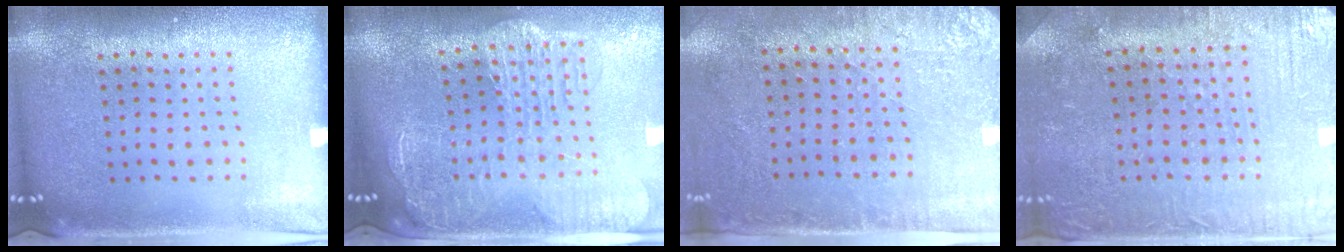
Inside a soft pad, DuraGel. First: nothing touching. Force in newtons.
{"total": 3.2, "press": 2.6, "slide": 1.8}
{"total": 2.8, "press": 2.3, "slide": 1.6}
{"total": 1.0, "press": 0.9, "slide": 0.4}